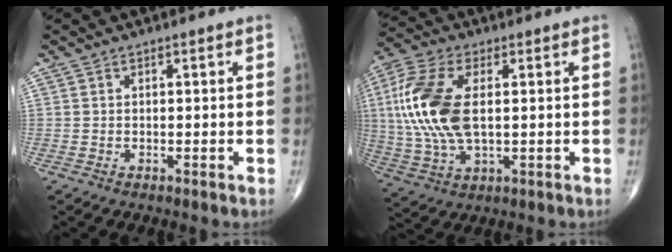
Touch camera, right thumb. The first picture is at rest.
{"total": 16.5, "force": [1.9, 8.4, 14.1], "torque": [-0.323, 0.002, 0.037]}